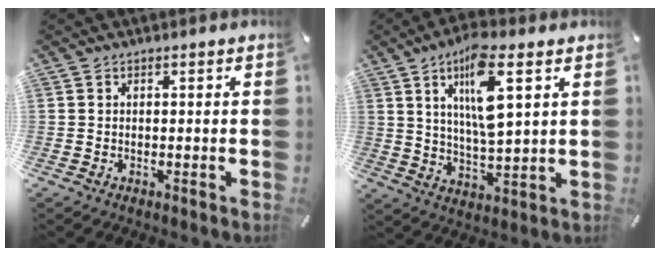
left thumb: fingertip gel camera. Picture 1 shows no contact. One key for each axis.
{"total": 12.5, "fx": 5.6, "fy": 3.7, "fz": 10.6, "tx": -0.194, "ty": -0.011, "tz": 0.092}